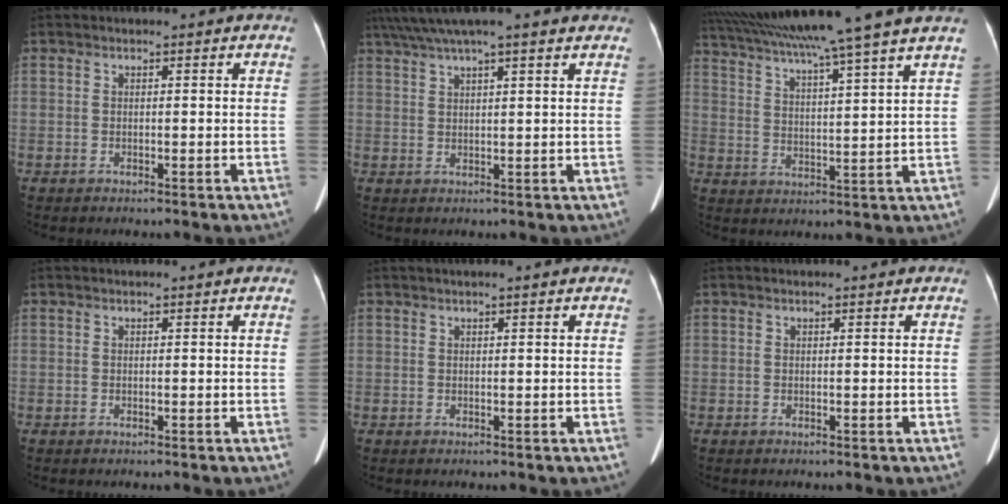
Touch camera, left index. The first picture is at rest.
{"total": 11.5, "force": [9.4, 0.4, 6.6], "torque": [-0.121, 0.050, 0.134]}
{"total": 19.1, "force": [16.0, -2.2, 10.1], "torque": [-0.178, 0.004, 0.240]}
{"total": 0.0}
{"total": 1.1, "force": [0.8, -0.2, 0.7], "torque": [-0.015, 0.009, 0.018]}
{"total": 0.0}